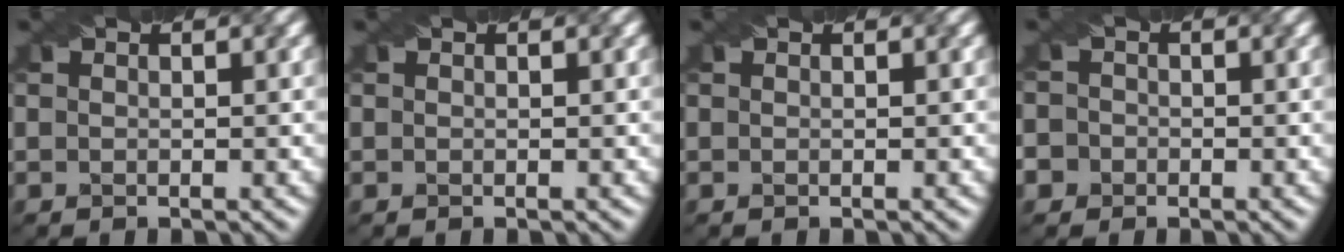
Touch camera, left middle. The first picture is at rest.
{"total": 0.0}
{"total": 0.0}
{"total": 4.2, "force": [-1.4, 3.8, 1.0], "torque": [-0.019, 0.023, -0.049]}